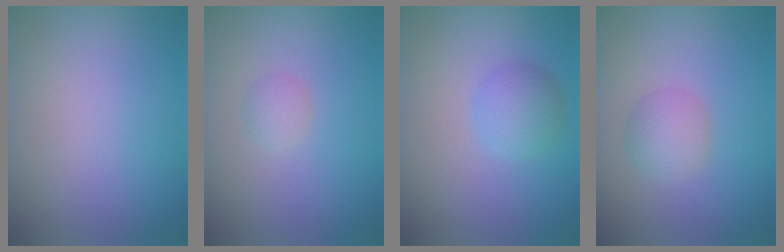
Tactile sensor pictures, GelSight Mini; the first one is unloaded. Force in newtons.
{"total": 1.1, "press": 1.1, "slide": 0.1}
{"total": 2.6, "press": 2.6, "slide": 0.1}
{"total": 2.5, "press": 2.5, "slide": 0.1}